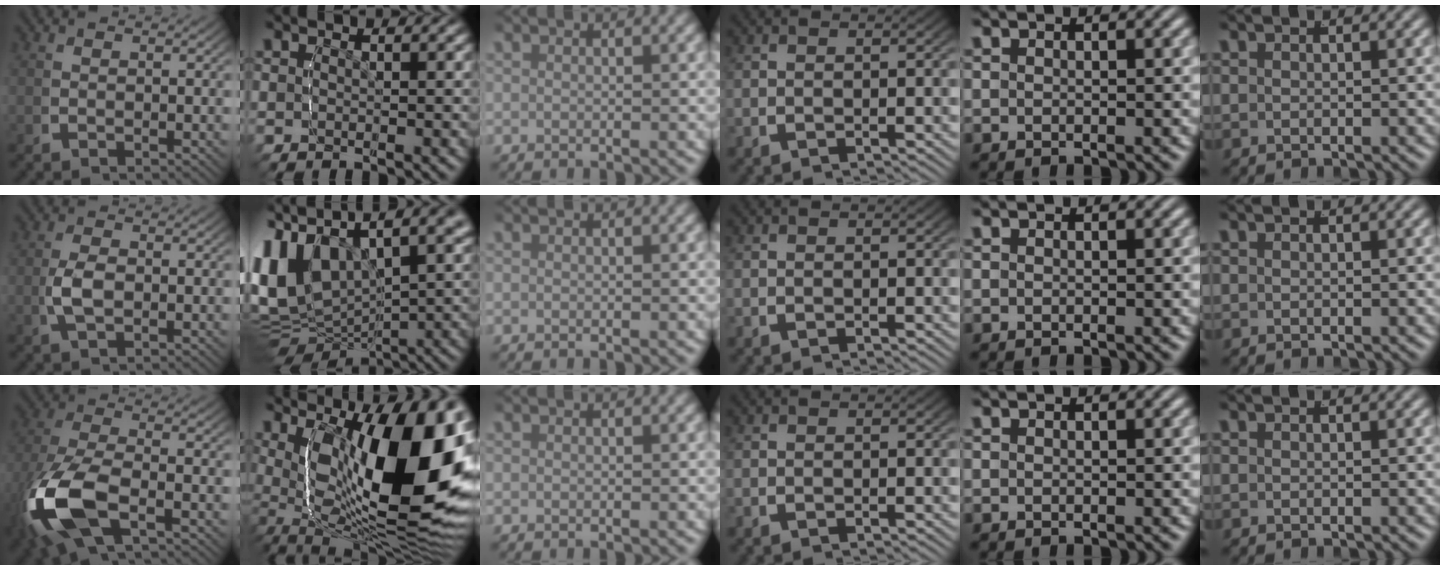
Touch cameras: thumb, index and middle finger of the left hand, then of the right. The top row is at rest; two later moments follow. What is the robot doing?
{"motion": "grasp_and_lifting", "object": "scissors"}